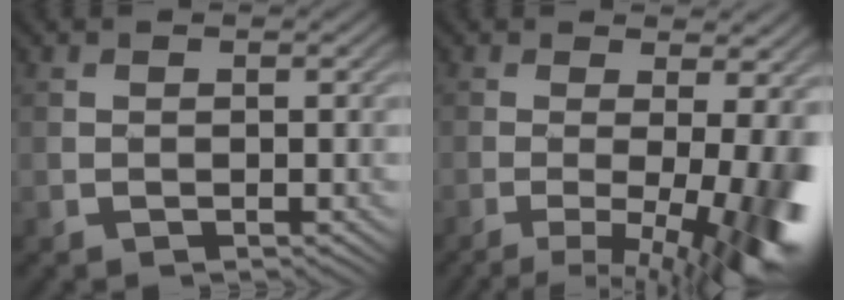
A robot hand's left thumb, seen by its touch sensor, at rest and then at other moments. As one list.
[{"total": 10.8, "force": [-3.0, 2.6, 10.1], "torque": [-0.125, -0.017, -0.038]}]